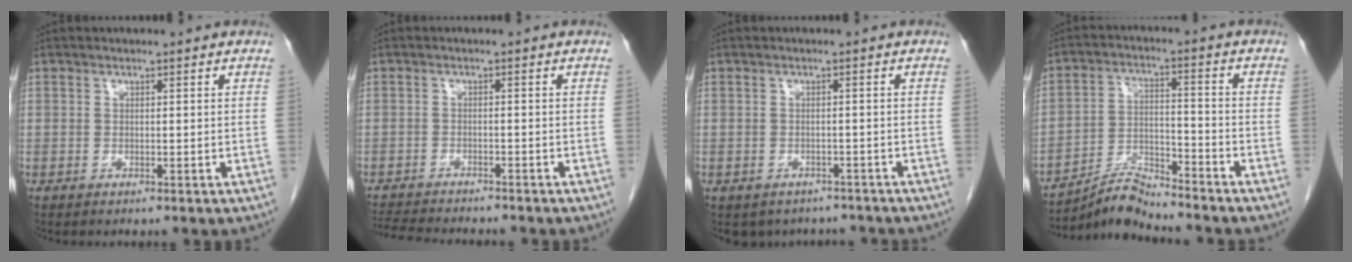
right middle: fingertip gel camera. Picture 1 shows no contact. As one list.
[{"total": 9.1, "force": [-8.4, 0.9, 3.3], "torque": [-0.056, -0.010, -0.127]}, {"total": 6.2, "force": [-5.2, 3.2, 0.7], "torque": [-0.001, 0.009, -0.059]}, {"total": 6.6, "force": [-6.6, -0.4, 0.6], "torque": [-0.017, 0.005, -0.120]}]